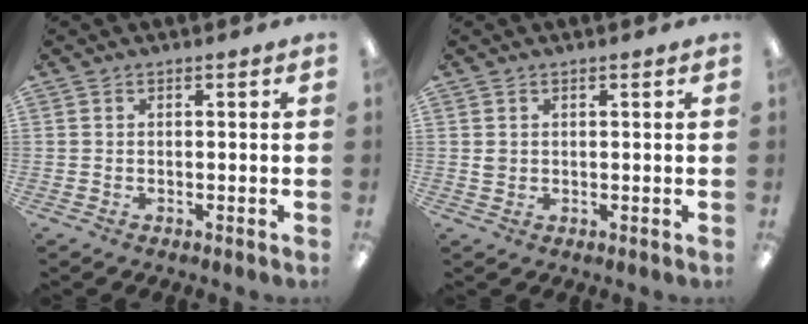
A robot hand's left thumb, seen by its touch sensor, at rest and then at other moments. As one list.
[{"total": 1.4, "force": [0.5, 1.2, 0.3], "torque": [-0.009, 0.003, 0.009]}]